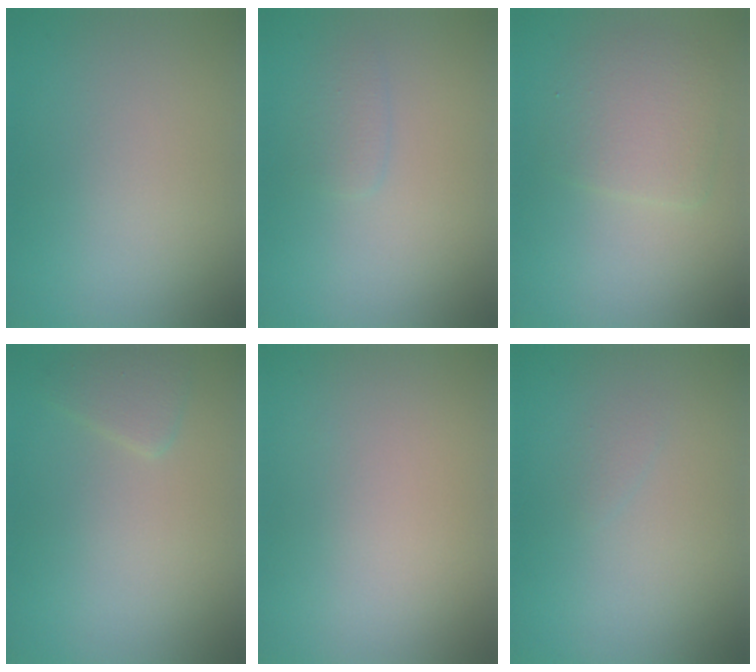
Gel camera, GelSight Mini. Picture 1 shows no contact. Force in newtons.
{"total": 1.1, "press": 1.1, "slide": 0.1}
{"total": 3.2, "press": 3.2, "slide": 0.0}
{"total": 1.5, "press": 1.5, "slide": 0.1}
{"total": 0.0}
{"total": 0.5, "press": 0.5, "slide": 0.0}